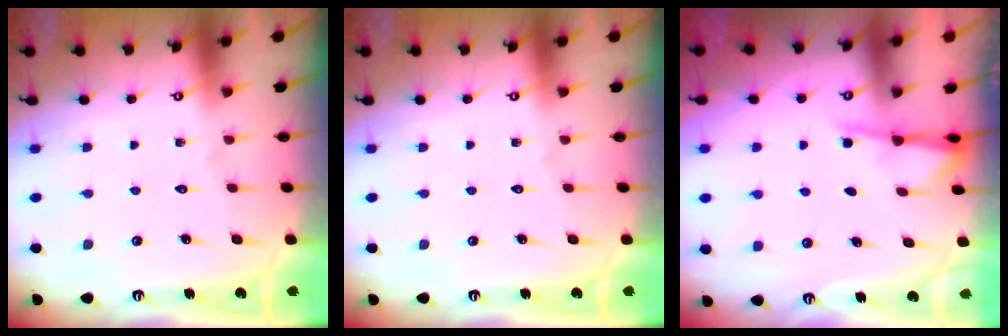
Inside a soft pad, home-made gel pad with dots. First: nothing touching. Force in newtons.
{"total": 0.0}
{"total": 2.0, "press": 2.0, "slide": 0.4}